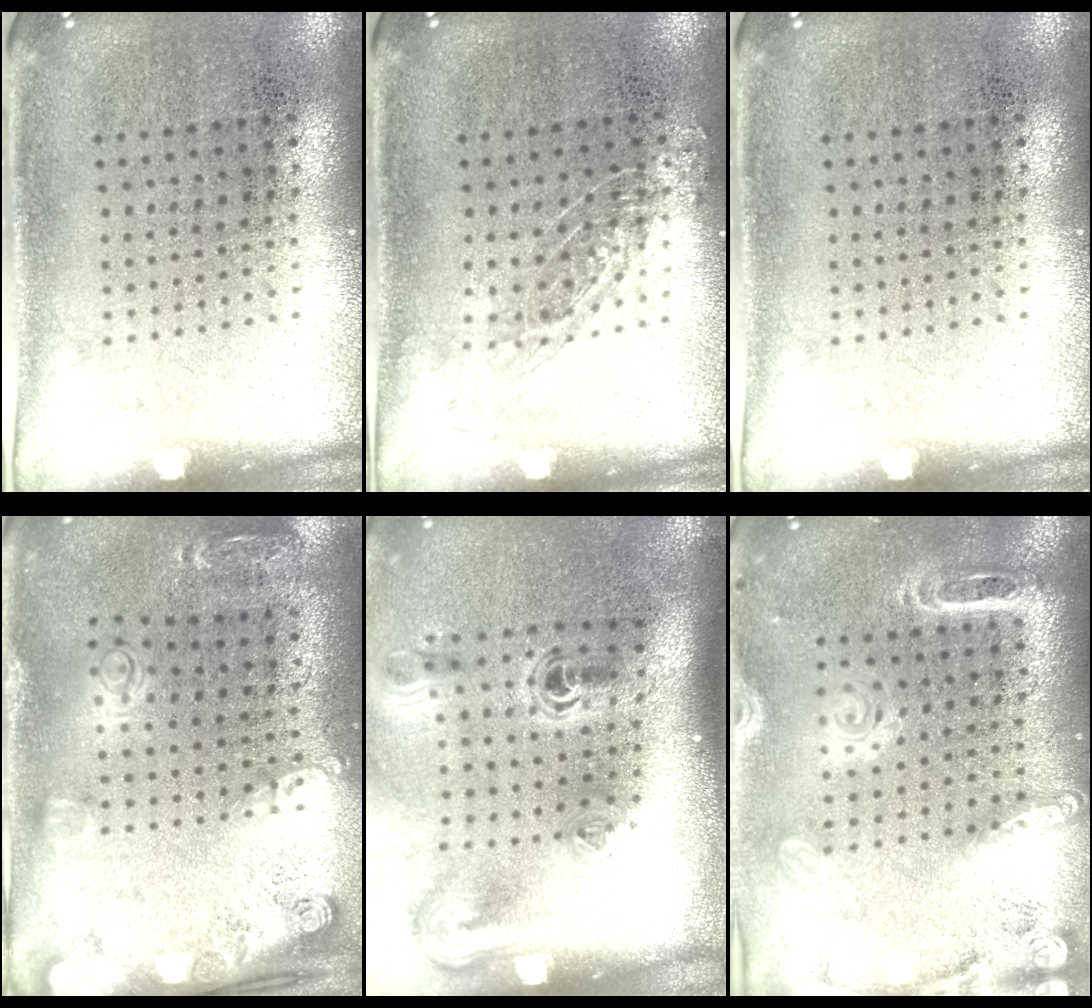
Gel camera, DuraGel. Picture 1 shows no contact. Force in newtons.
{"total": 0.9, "press": 0.9, "slide": 0.3}
{"total": 0.0}
{"total": 1.5, "press": 1.4, "slide": 0.7}
{"total": 2.3, "press": 1.5, "slide": 1.8}
{"total": 2.1, "press": 1.8, "slide": 1.0}